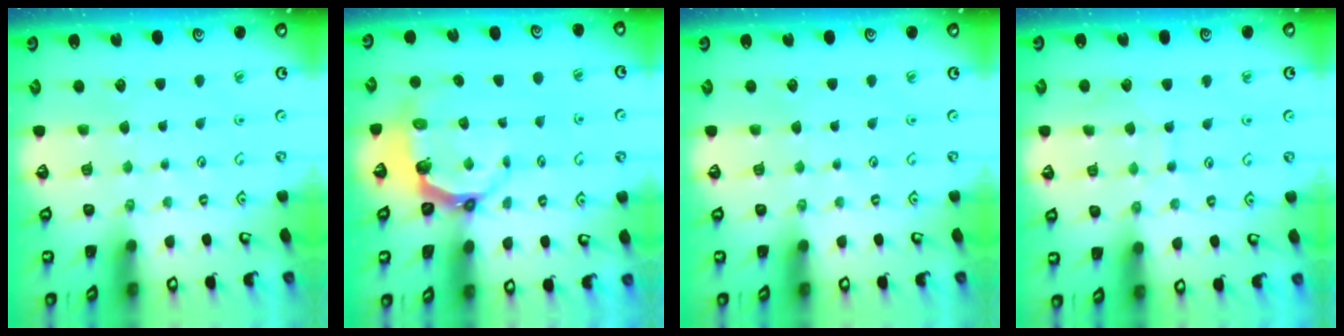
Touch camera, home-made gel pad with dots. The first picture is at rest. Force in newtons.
{"total": 6.0, "press": 4.6, "slide": 3.9}
{"total": 0.0}
{"total": 5.8, "press": 5.8, "slide": 0.4}